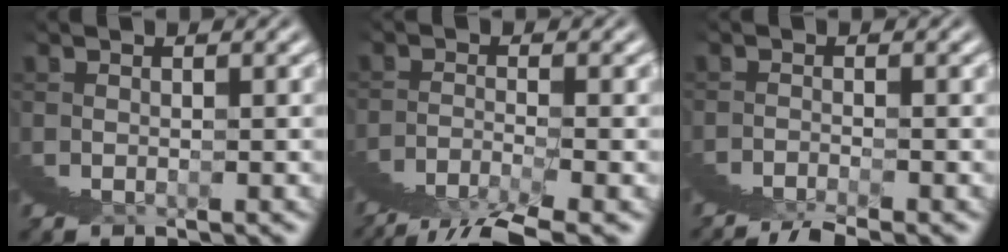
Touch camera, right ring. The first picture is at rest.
{"total": 2.3, "force": [0.4, 0.8, 2.1], "torque": [-0.041, 0.020, -0.004]}
{"total": 1.2, "force": [0.2, -1.2, 0.1], "torque": [0.018, 0.023, -0.007]}